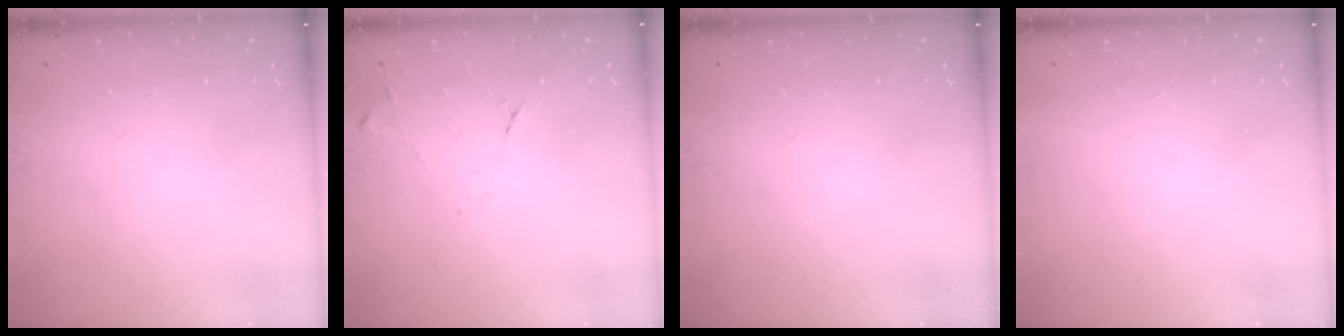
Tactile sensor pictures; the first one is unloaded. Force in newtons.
{"total": 7.1, "press": 7.1, "slide": 0.7}
{"total": 0.0}
{"total": 1.6, "press": 1.5, "slide": 0.1}